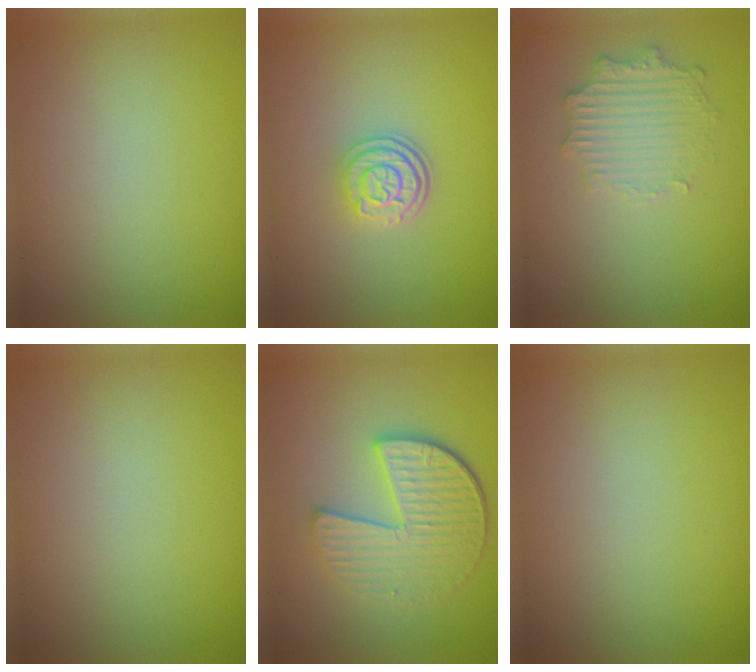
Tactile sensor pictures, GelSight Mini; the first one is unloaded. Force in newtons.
{"total": 3.0, "press": 2.4, "slide": 1.7}
{"total": 2.5, "press": 2.3, "slide": 1.0}
{"total": 0.0}
{"total": 5.6, "press": 4.2, "slide": 3.8}
{"total": 0.0}